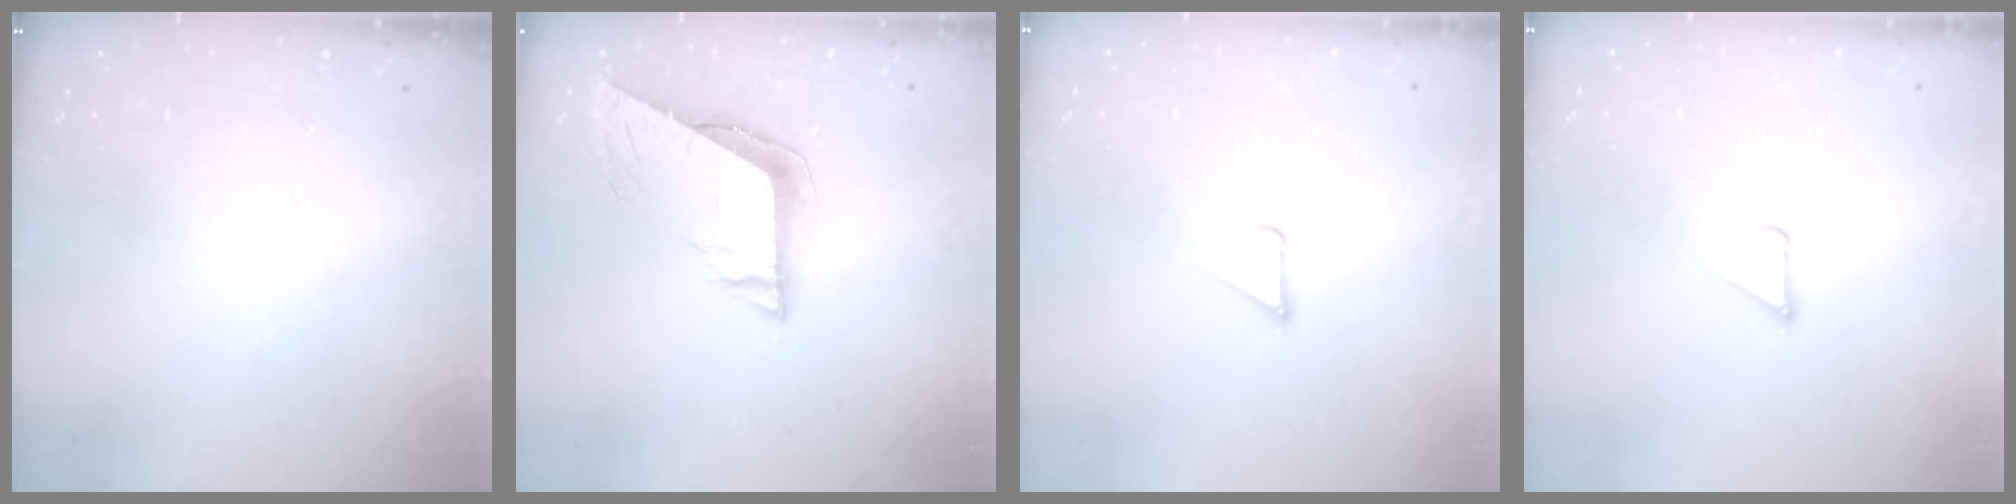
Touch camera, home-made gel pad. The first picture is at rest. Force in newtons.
{"total": 8.3, "press": 8.2, "slide": 0.4}
{"total": 2.8, "press": 2.8, "slide": 0.2}
{"total": 2.8, "press": 2.8, "slide": 0.2}